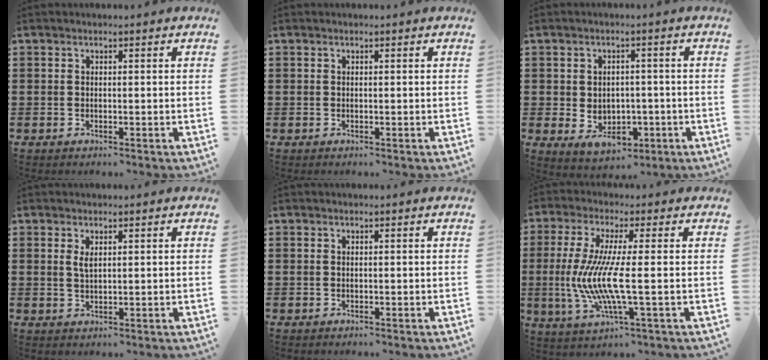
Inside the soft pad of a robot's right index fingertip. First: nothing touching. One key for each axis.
{"total": 0.0}
{"total": 3.9, "fx": -0.9, "fy": 3.3, "fz": 1.9, "tx": -0.029, "ty": 0.001, "tz": -0.022}
{"total": 1.8, "fx": 0.7, "fy": 0.7, "fz": 1.5, "tx": -0.033, "ty": 0.004, "tz": 0.011}
{"total": 0.0}
{"total": 9.1, "fx": -1.0, "fy": 0.7, "fz": 9.0, "tx": -0.210, "ty": -0.026, "tz": -0.032}